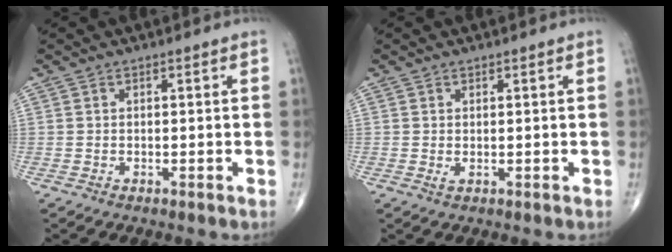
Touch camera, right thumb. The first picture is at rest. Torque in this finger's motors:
{"motor_torque": [-0.19, -0.02, 0.08, 0.16, 0.03]}